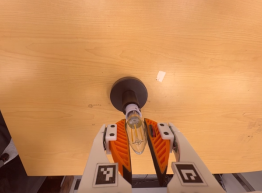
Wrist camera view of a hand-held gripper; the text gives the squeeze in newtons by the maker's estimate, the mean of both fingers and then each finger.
{"total": 13.5, "left": 13.5, "right": 13.6}